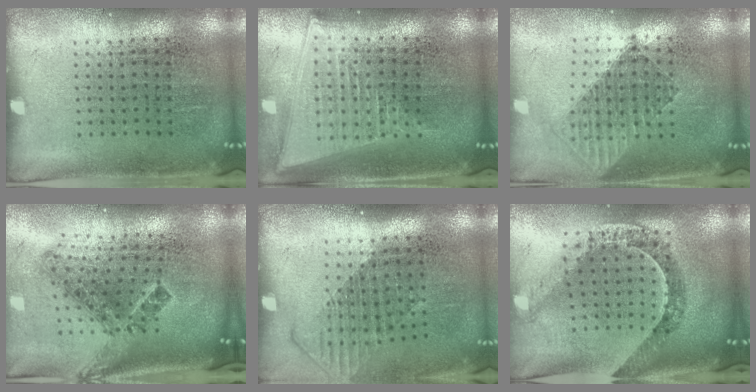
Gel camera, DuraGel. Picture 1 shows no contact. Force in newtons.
{"total": 2.1, "press": 1.8, "slide": 1.1}
{"total": 1.5, "press": 1.3, "slide": 0.8}
{"total": 2.0, "press": 1.4, "slide": 1.4}
{"total": 1.4, "press": 1.1, "slide": 0.9}
{"total": 1.1, "press": 1.1, "slide": 0.3}